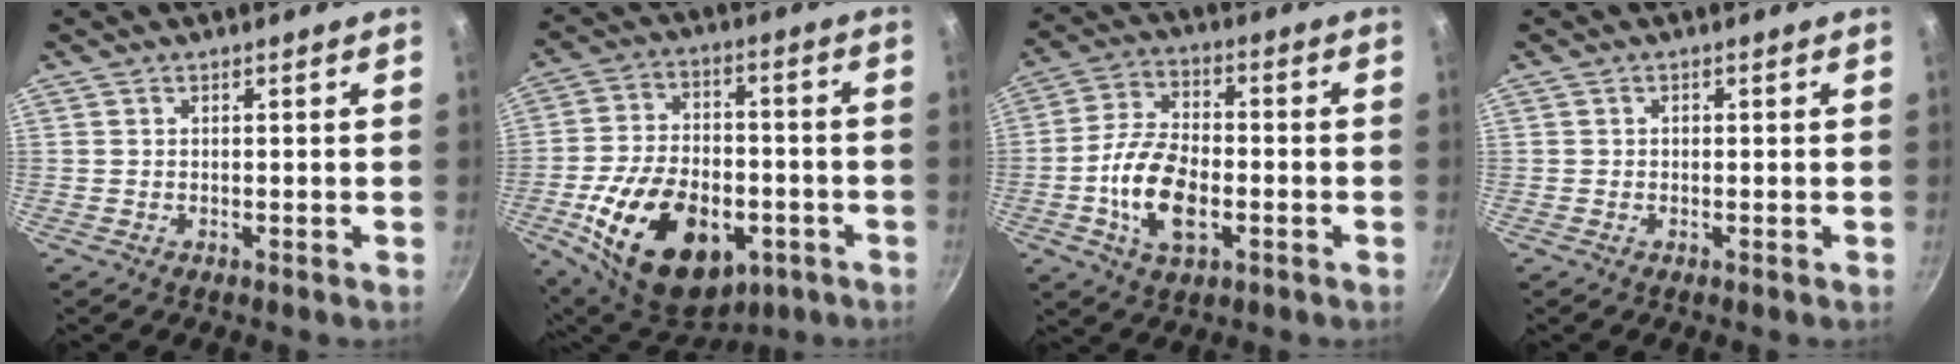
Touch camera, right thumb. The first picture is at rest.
{"total": 23.5, "force": [-7.7, 14.7, 16.7], "torque": [-0.264, 0.027, -0.110]}
{"total": 12.9, "force": [-3.4, 7.1, 10.3], "torque": [-0.190, 0.023, -0.068]}
{"total": 0.6, "force": [-0.1, 0.6, 0.3], "torque": [-0.002, 0.003, -0.002]}